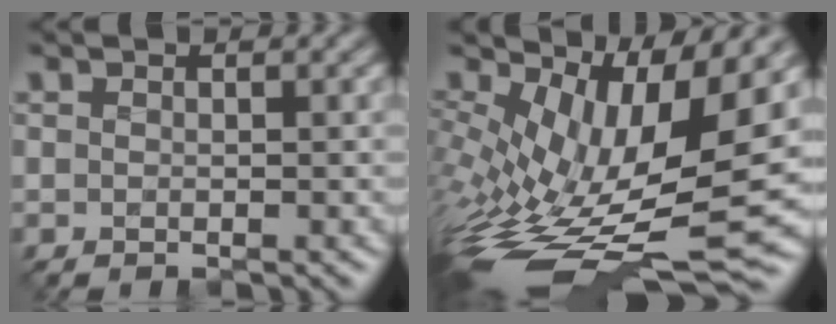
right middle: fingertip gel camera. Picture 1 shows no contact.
{"total": 12.1, "force": [-0.7, 4.8, 11.1], "torque": [-0.218, -0.021, 0.019]}